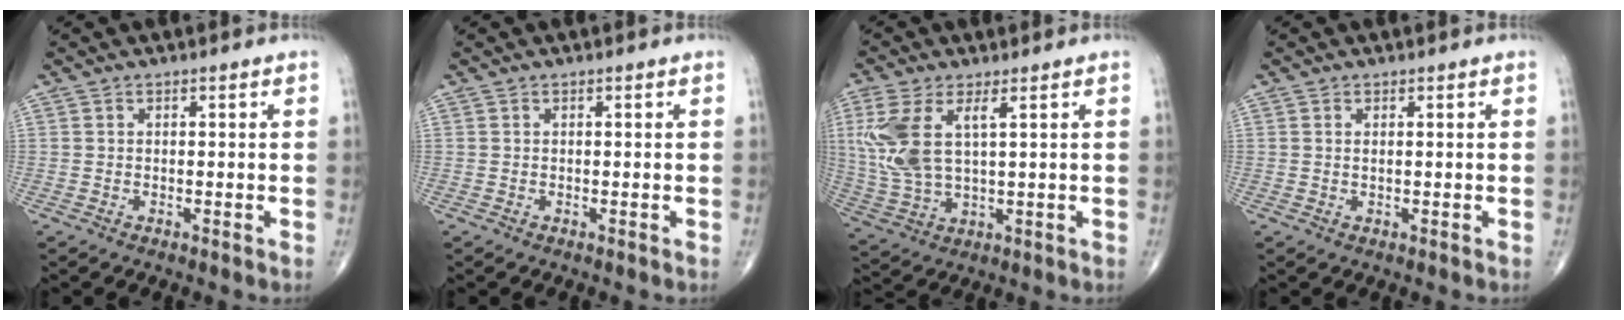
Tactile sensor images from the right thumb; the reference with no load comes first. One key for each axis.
{"total": 0.0}
{"total": 11.7, "fx": 3.3, "fy": 5.2, "fz": 10.0, "tx": -0.241, "ty": -0.007, "tz": 0.078}
{"total": 0.7, "fx": 0.3, "fy": 0.2, "fz": 0.6, "tx": -0.016, "ty": 0.000, "tz": 0.006}